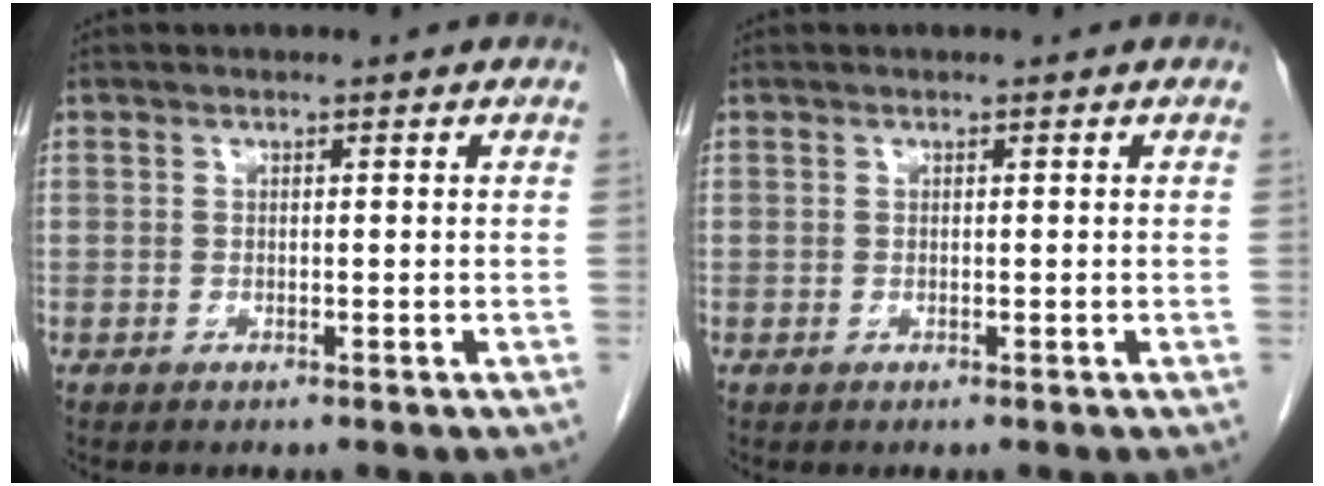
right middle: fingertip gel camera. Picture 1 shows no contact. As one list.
[{"total": 0.0}]